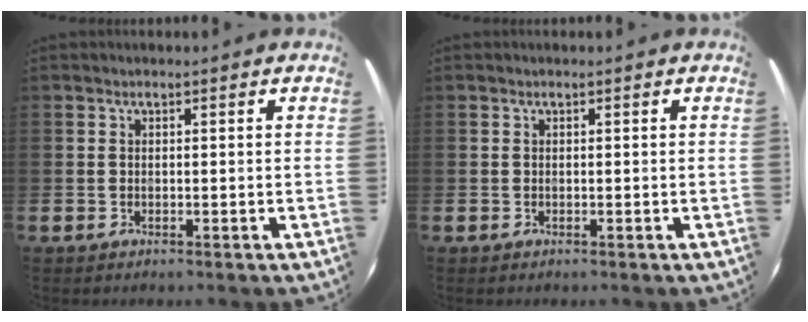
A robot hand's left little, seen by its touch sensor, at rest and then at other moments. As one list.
[{"total": 0.0}]